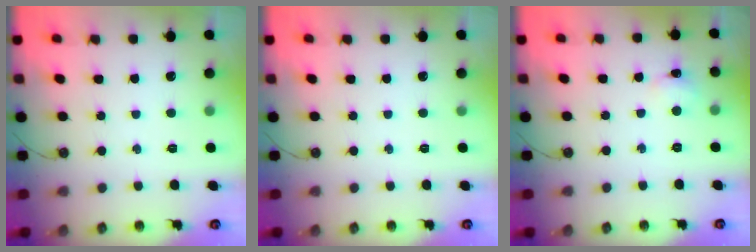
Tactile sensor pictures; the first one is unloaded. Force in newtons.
{"total": 0.0}
{"total": 2.7, "press": 2.6, "slide": 0.5}